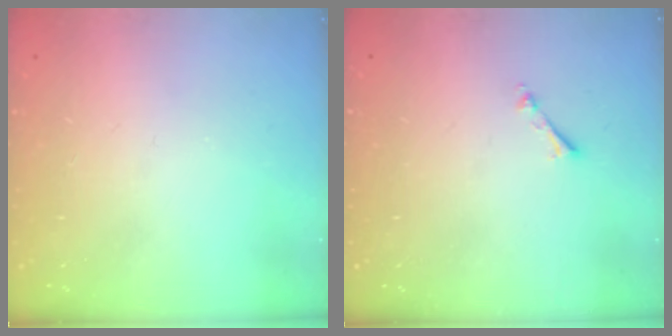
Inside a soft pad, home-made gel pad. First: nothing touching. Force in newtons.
{"total": 0.6, "press": 0.6, "slide": 0.2}